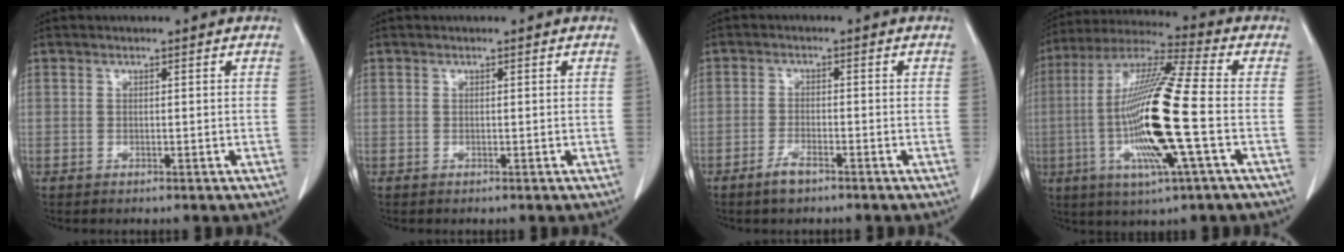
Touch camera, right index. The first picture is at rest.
{"total": 0.0}
{"total": 2.8, "force": [-2.1, 0.7, 1.8], "torque": [-0.040, -0.001, -0.039]}
{"total": 18.4, "force": [-3.4, 0.4, 18.1], "torque": [-0.370, -0.011, -0.073]}